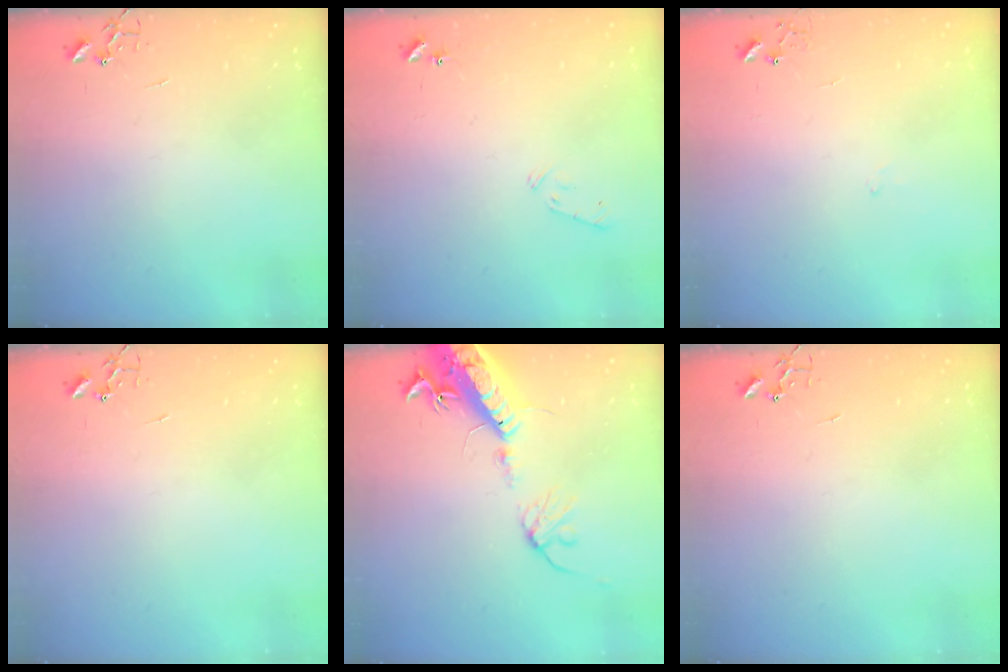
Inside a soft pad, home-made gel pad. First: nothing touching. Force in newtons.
{"total": 6.7, "press": 6.7, "slide": 1.0}
{"total": 5.8, "press": 5.8, "slide": 0.7}
{"total": 0.0}
{"total": 16.6, "press": 16.2, "slide": 3.8}
{"total": 0.0}